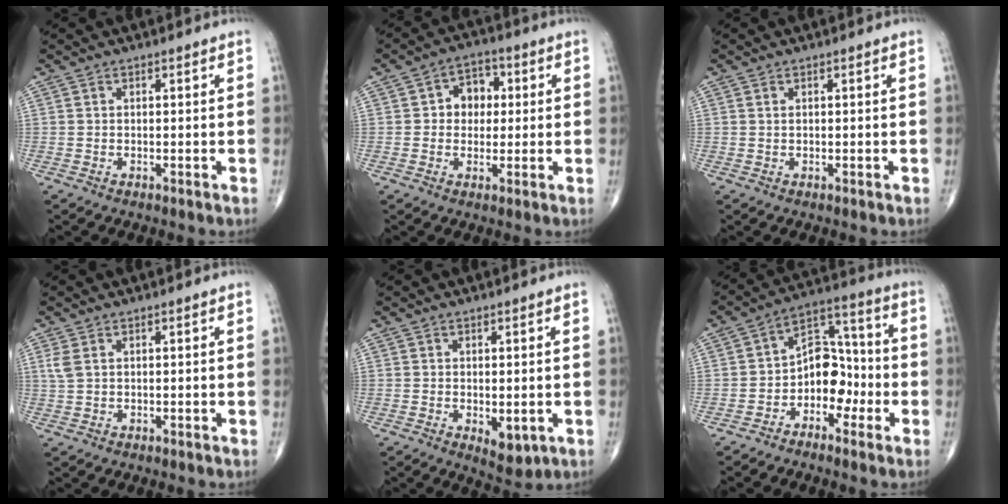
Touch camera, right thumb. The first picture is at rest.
{"total": 6.8, "force": [1.0, 5.4, 4.0], "torque": [-0.021, 0.010, 0.008]}
{"total": 0.6, "force": [0.3, 0.3, 0.5], "torque": [-0.010, 0.001, 0.007]}
{"total": 2.1, "force": [0.8, 1.1, 1.6], "torque": [-0.045, 0.008, 0.023]}
{"total": 4.5, "force": [-0.9, 2.3, 3.7], "torque": [-0.042, -0.009, -0.002]}
{"total": 10.3, "force": [-3.1, 7.1, 6.8], "torque": [-0.066, 0.046, -0.065]}